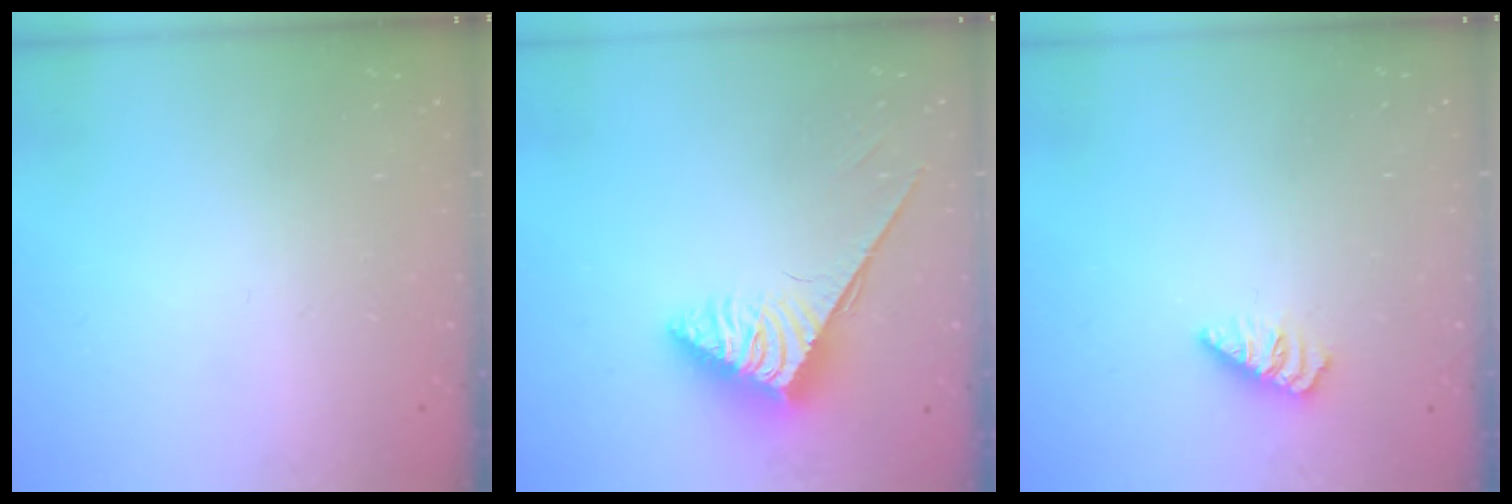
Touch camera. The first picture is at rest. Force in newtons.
{"total": 3.8, "press": 3.7, "slide": 0.6}
{"total": 0.0}